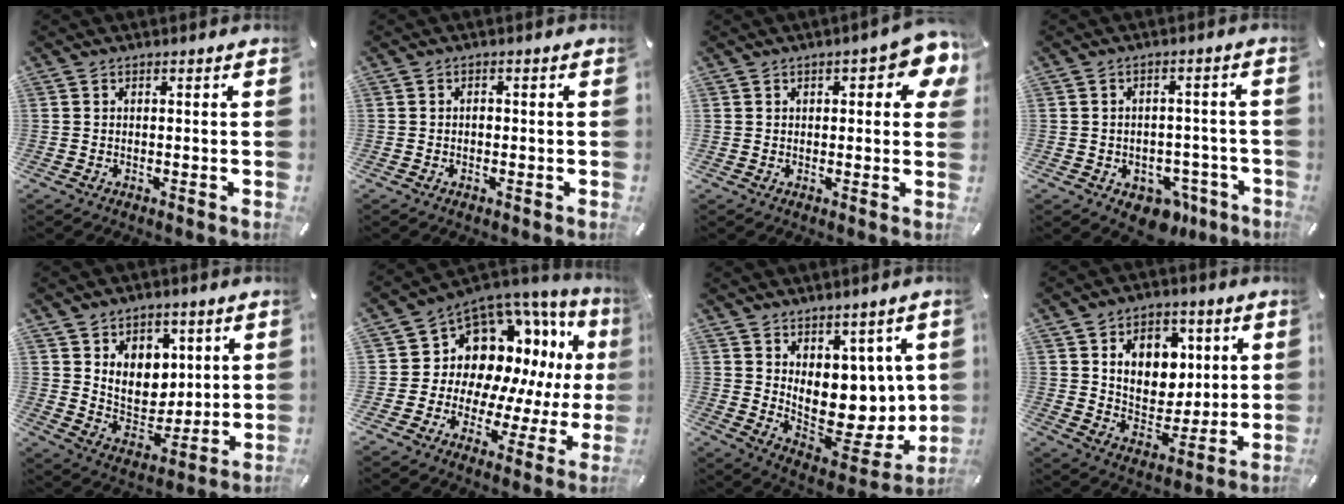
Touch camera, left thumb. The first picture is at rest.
{"total": 1.3, "force": [-0.3, 1.0, 0.8], "torque": [-0.016, 0.002, -0.006]}
{"total": 6.9, "force": [3.2, 3.2, 5.1], "torque": [-0.062, -0.009, 0.051]}
{"total": 7.1, "force": [-3.8, 5.1, 3.2], "torque": [-0.040, 0.031, -0.060]}
{"total": 10.2, "force": [4.5, 8.4, 3.6], "torque": [-0.056, -0.031, 0.087]}
{"total": 13.3, "force": [4.7, 11.5, 4.6], "torque": [-0.068, -0.076, 0.103]}
{"total": 10.6, "force": [2.4, 8.2, 6.4], "torque": [-0.080, -0.050, 0.062]}
{"total": 11.5, "force": [4.2, 9.1, 5.6], "torque": [-0.078, -0.019, 0.076]}